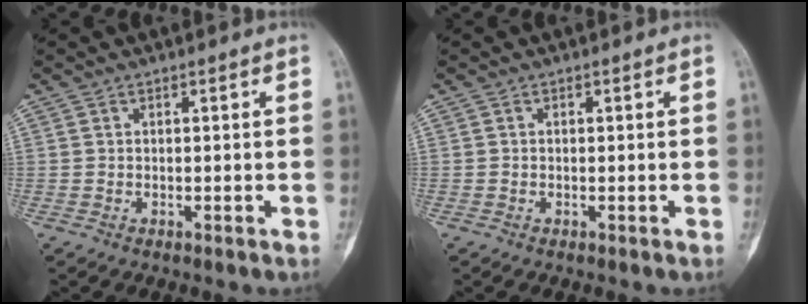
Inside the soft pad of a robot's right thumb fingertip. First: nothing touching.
{"total": 0.0}